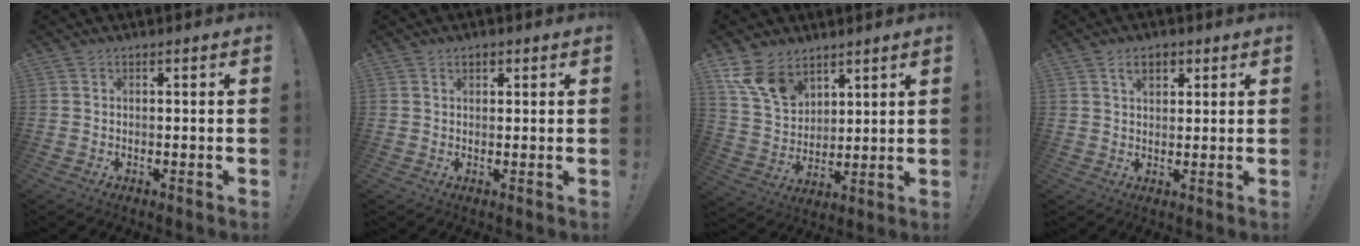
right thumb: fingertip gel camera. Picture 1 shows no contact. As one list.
[{"total": 1.5, "force": [0.9, 0.9, 0.7], "torque": [-0.012, -0.001, 0.016]}, {"total": 12.8, "force": [8.5, 7.8, 5.6], "torque": [-0.123, -0.041, 0.171]}, {"total": 4.9, "force": [2.2, 3.0, 3.1], "torque": [-0.041, -0.001, 0.036]}]